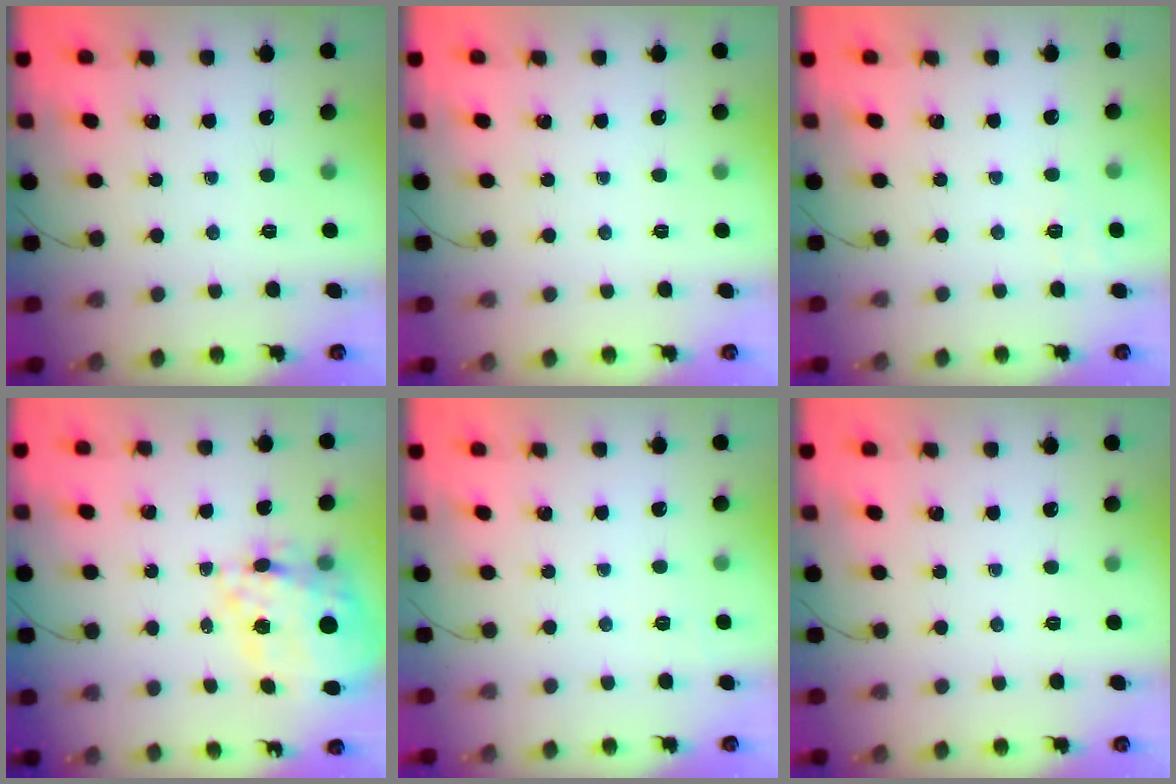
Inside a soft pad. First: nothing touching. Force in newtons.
{"total": 0.0}
{"total": 7.0, "press": 6.7, "slide": 2.2}
{"total": 19.9, "press": 19.4, "slide": 4.2}
{"total": 6.5, "press": 6.3, "slide": 1.7}
{"total": 0.0}